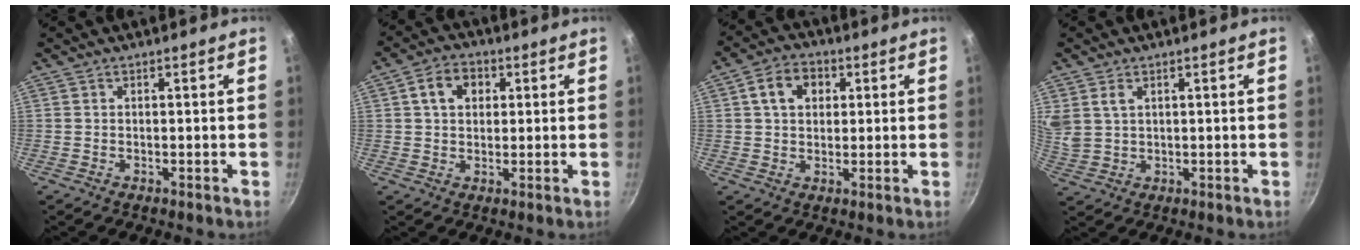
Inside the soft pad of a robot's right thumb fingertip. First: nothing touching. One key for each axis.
{"total": 6.7, "fx": 1.9, "fy": 5.0, "fz": 3.9, "tx": -0.045, "ty": 0.006, "tz": 0.025}
{"total": 7.5, "fx": 2.2, "fy": 5.6, "fz": 4.4, "tx": -0.052, "ty": 0.007, "tz": 0.028}
{"total": 5.6, "fx": 2.4, "fy": 3.7, "fz": 3.4, "tx": -0.062, "ty": -0.004, "tz": 0.056}